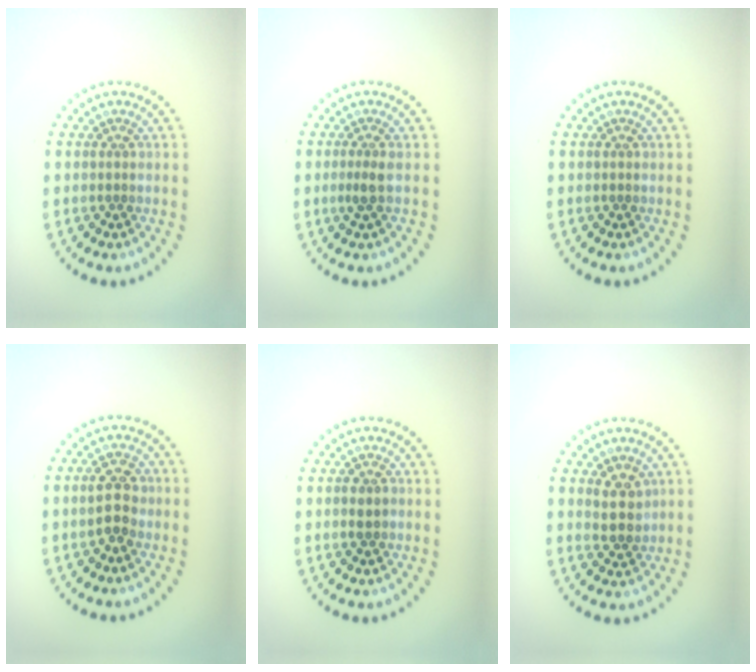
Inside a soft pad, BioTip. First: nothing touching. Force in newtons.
{"total": 1.3, "press": 1.0, "slide": 0.8}
{"total": 0.0}
{"total": 2.8, "press": 2.8, "slide": 0.3}
{"total": 1.2, "press": 1.2, "slide": 0.2}
{"total": 2.3, "press": 2.1, "slide": 0.8}